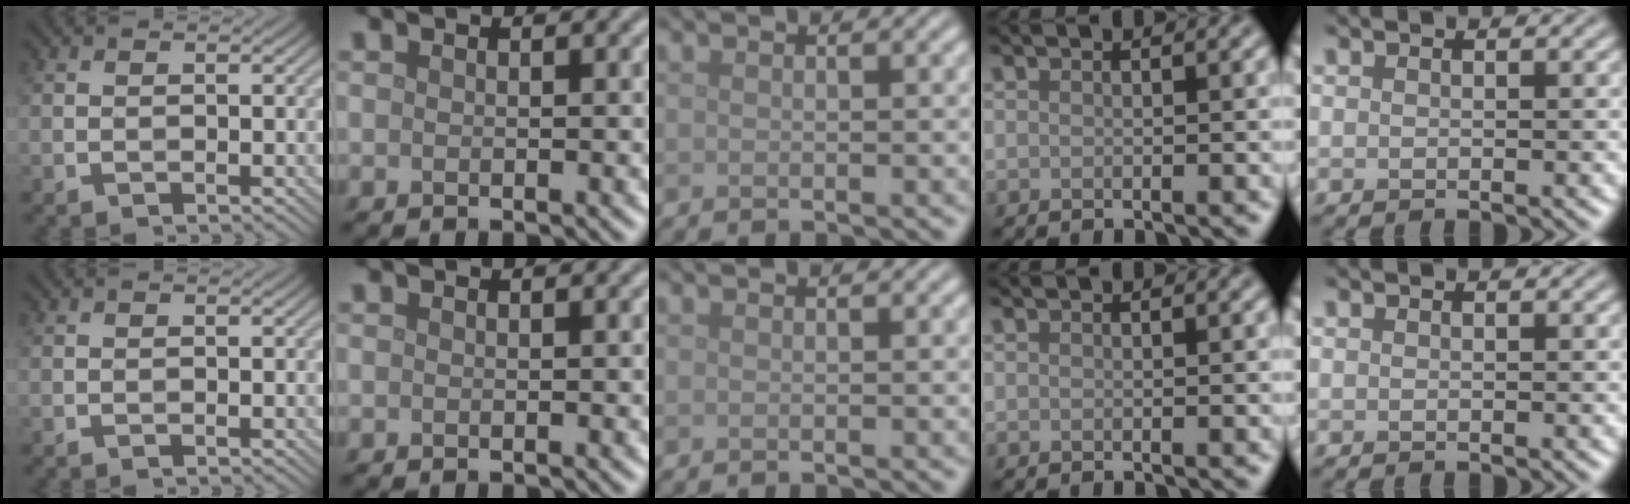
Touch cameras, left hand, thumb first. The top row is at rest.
{}